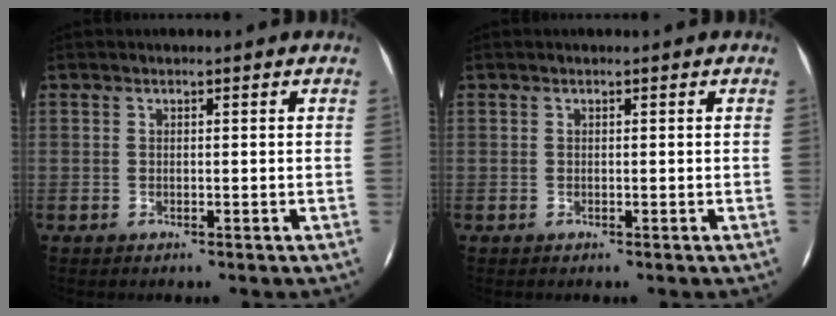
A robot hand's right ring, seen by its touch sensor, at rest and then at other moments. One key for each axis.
{"total": 0.0}